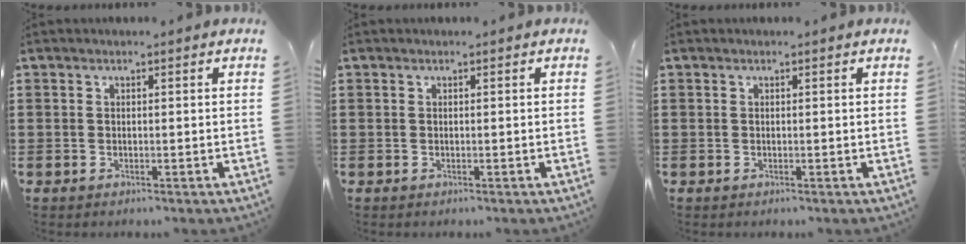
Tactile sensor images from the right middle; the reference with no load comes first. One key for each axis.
{"total": 0.0}
{"total": 0.0}